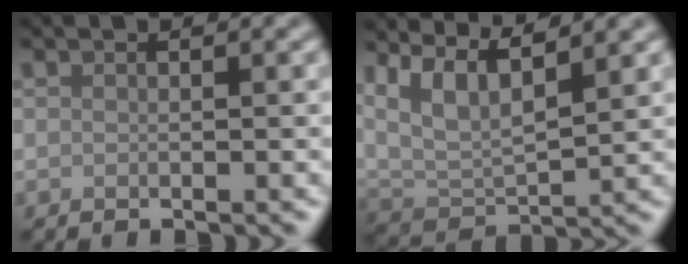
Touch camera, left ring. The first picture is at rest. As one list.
[{"total": 7.2, "force": [4.6, 2.4, 5.1], "torque": [-0.095, 0.008, 0.078]}]